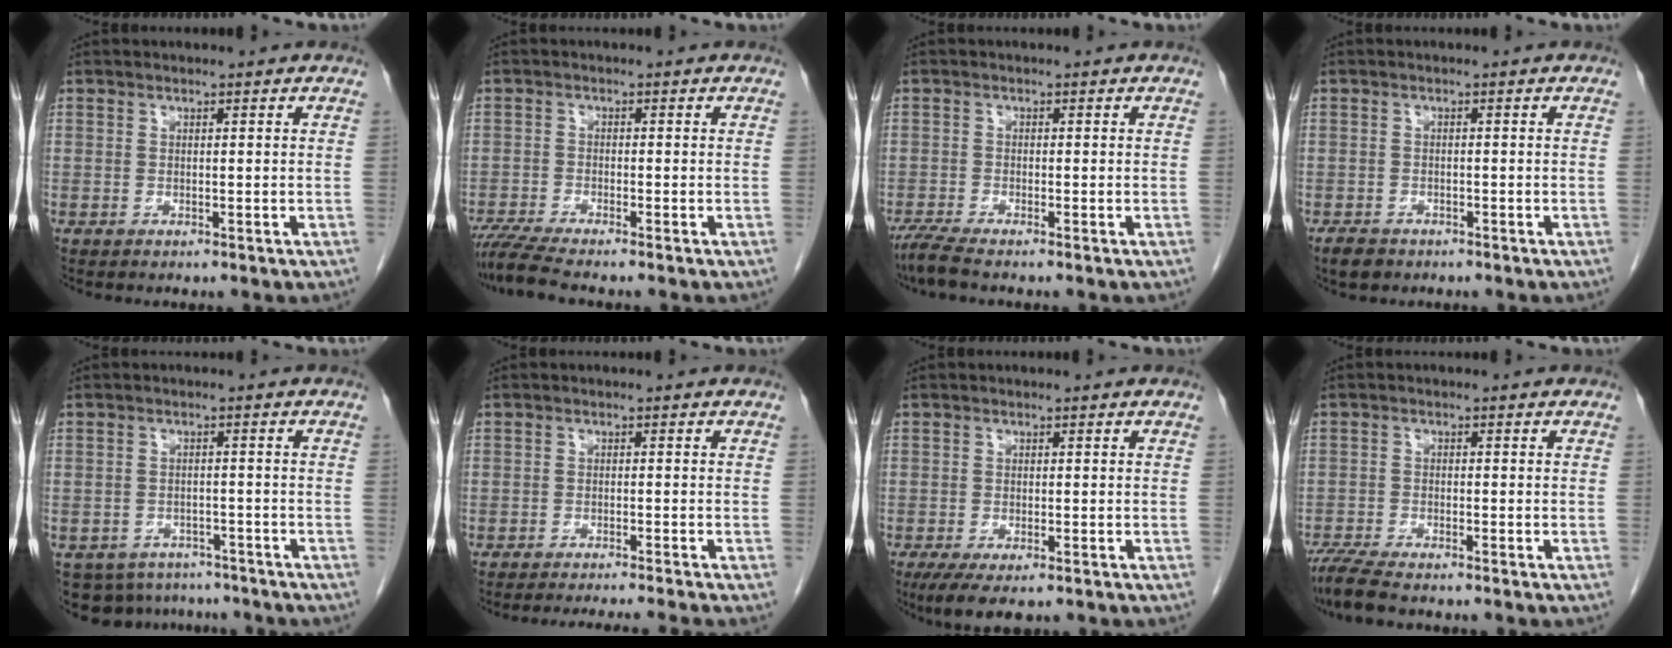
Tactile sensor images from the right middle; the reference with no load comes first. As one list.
[{"total": 5.0, "force": [-4.3, -0.7, 2.4], "torque": [-0.046, -0.018, -0.081]}, {"total": 2.9, "force": [-2.4, -0.2, 1.6], "torque": [-0.041, -0.009, -0.053]}, {"total": 2.5, "force": [-1.9, 1.3, 0.9], "torque": [-0.021, -0.001, -0.026]}, {"total": 9.2, "force": [-7.7, 4.7, 1.3], "torque": [-0.020, 0.007, -0.094]}, {"total": 7.6, "force": [-6.9, -1.2, 2.9], "torque": [-0.021, -0.014, -0.097]}, {"total": 5.0, "force": [-3.3, 1.4, 3.4], "torque": [-0.056, -0.014, -0.053]}, {"total": 5.6, "force": [-4.7, 0.6, 2.9], "torque": [-0.057, -0.017, -0.085]}]